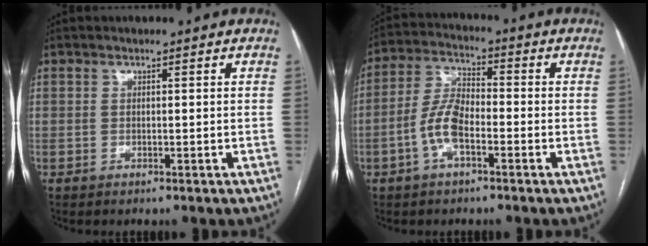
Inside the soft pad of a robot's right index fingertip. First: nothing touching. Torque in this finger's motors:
{"motor_torque": [0.19, -0.16, 0.15, 0.06]}